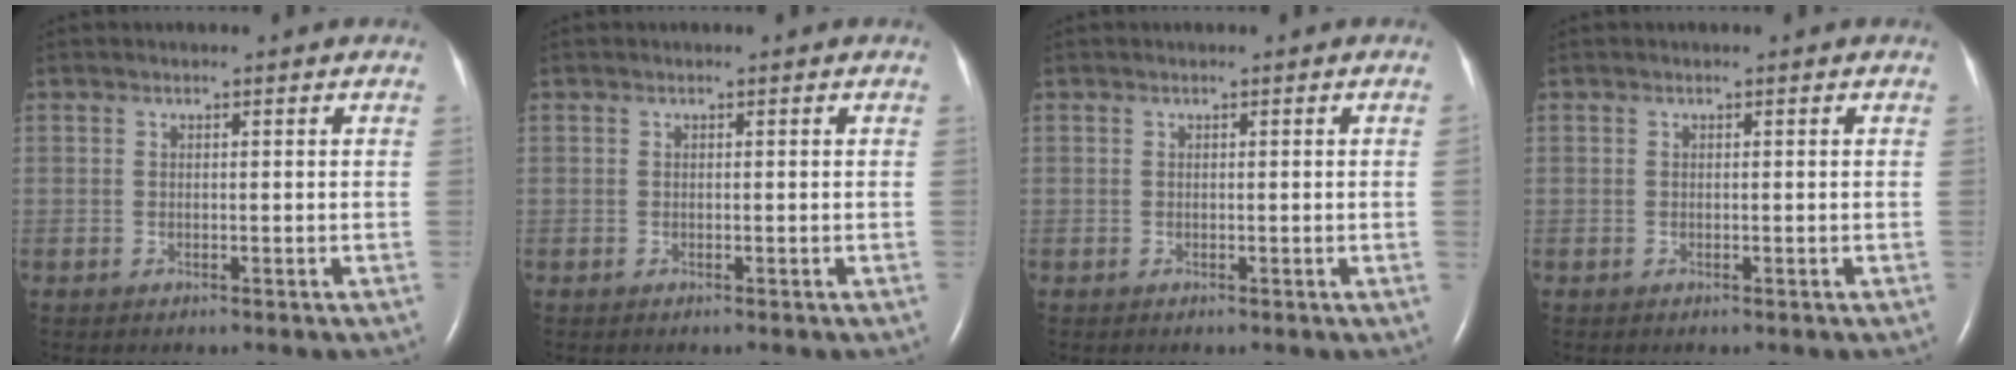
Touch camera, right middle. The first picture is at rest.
{"total": 0.0}
{"total": 0.6, "force": [0.0, -0.2, 0.5], "torque": [-0.008, 0.000, 0.000]}
{"total": 0.0}